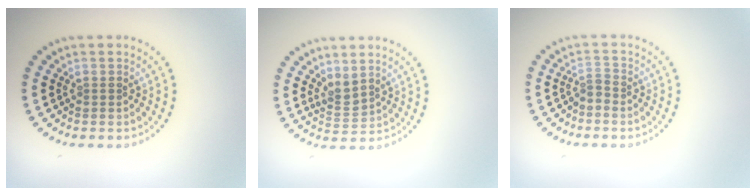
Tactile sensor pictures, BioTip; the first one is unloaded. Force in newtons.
{"total": 1.8, "press": 1.4, "slide": 1.1}
{"total": 1.1, "press": 0.6, "slide": 0.9}